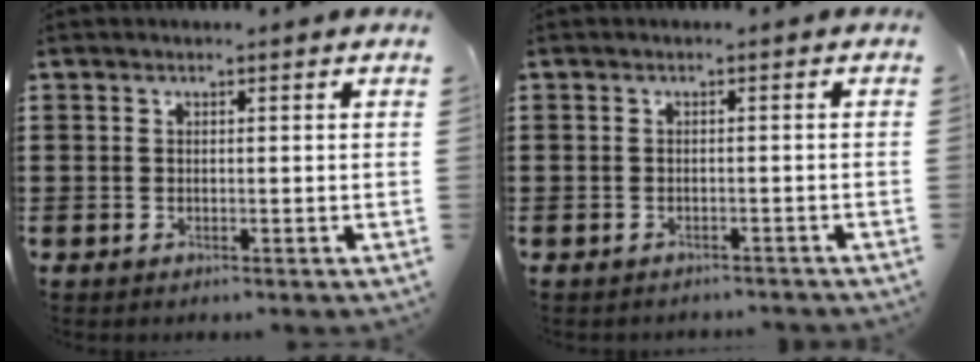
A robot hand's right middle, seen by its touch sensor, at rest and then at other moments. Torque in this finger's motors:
{"motor_torque": [0.30, 0.28, -0.01, 0.00]}